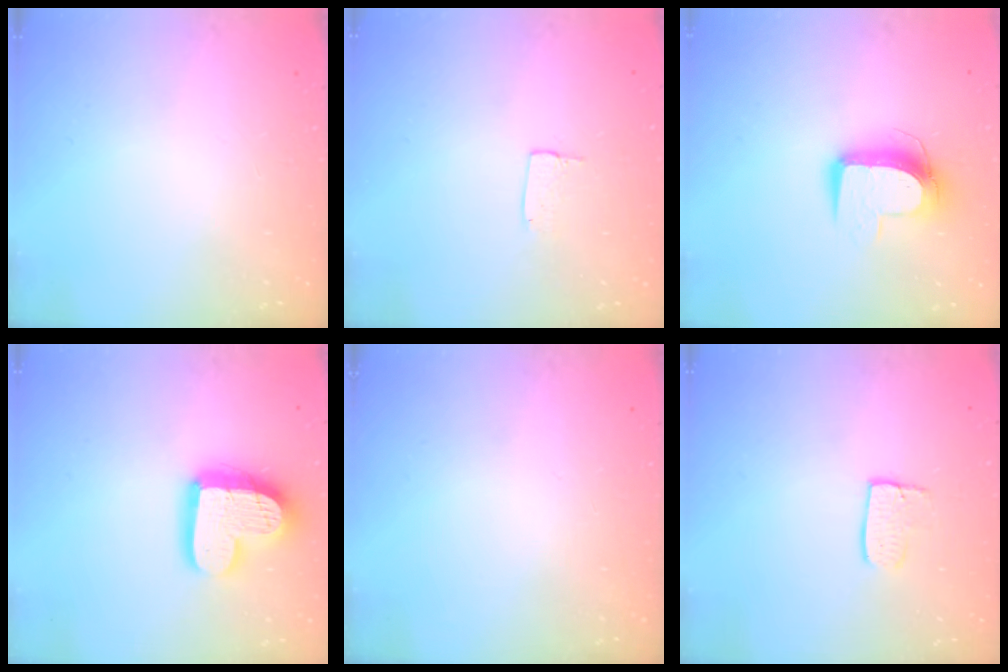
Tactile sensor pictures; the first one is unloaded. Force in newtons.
{"total": 3.7, "press": 3.7, "slide": 0.2}
{"total": 10.2, "press": 10.2, "slide": 0.6}
{"total": 16.5, "press": 16.4, "slide": 1.3}
{"total": 0.0}
{"total": 5.9, "press": 5.9, "slide": 0.3}